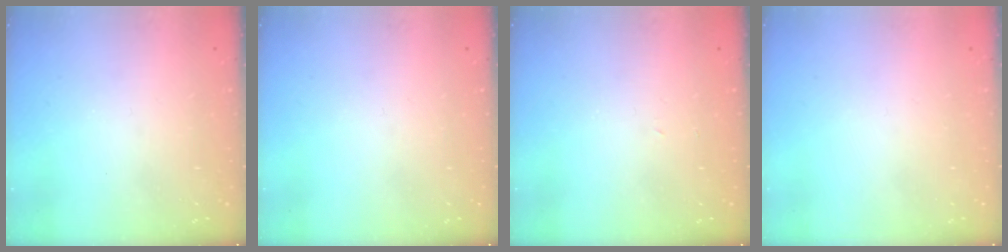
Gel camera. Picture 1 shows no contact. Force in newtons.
{"total": 0.0}
{"total": 2.0, "press": 2.0, "slide": 0.3}
{"total": 1.6, "press": 1.6, "slide": 0.1}